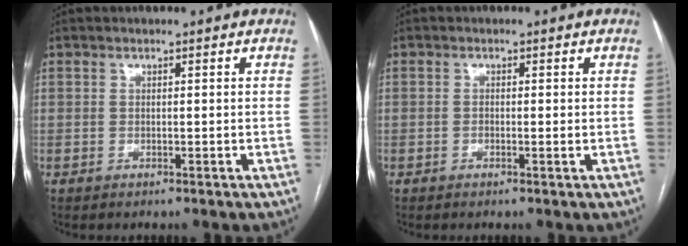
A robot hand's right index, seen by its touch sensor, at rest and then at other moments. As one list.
[{"total": 0.9, "force": [-0.1, 0.3, 0.8], "torque": [-0.015, 0.002, 0.000]}]